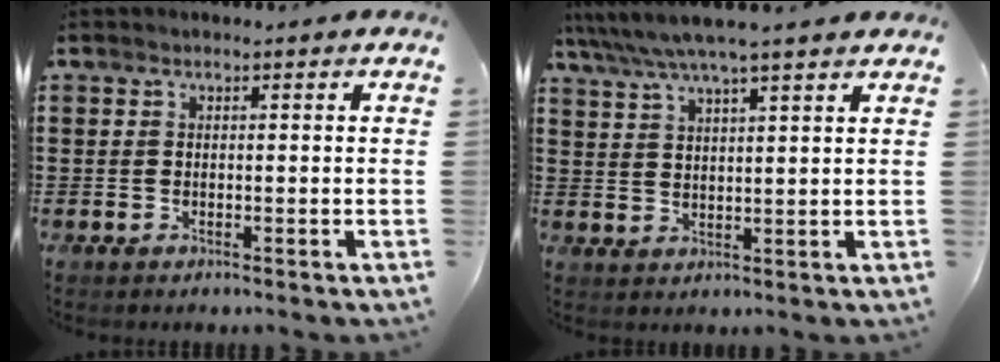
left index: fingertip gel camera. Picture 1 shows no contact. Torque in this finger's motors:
{"motor_torque": [2.14, 0.00, 0.60, 0.21]}